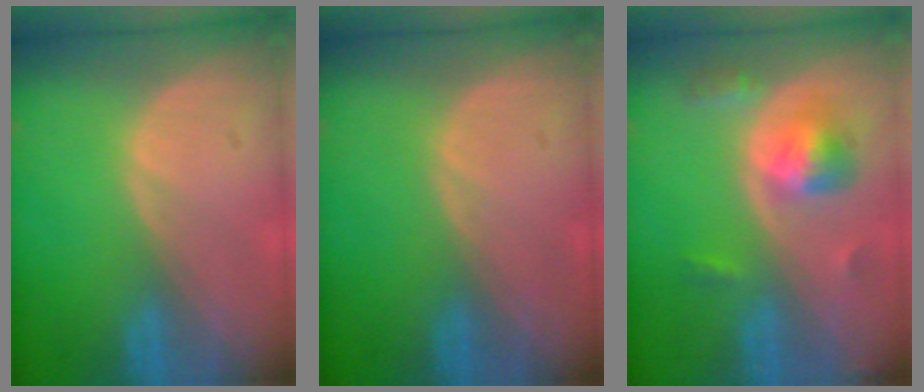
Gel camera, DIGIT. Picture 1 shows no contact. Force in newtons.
{"total": 0.0}
{"total": 5.6, "press": 5.1, "slide": 2.2}